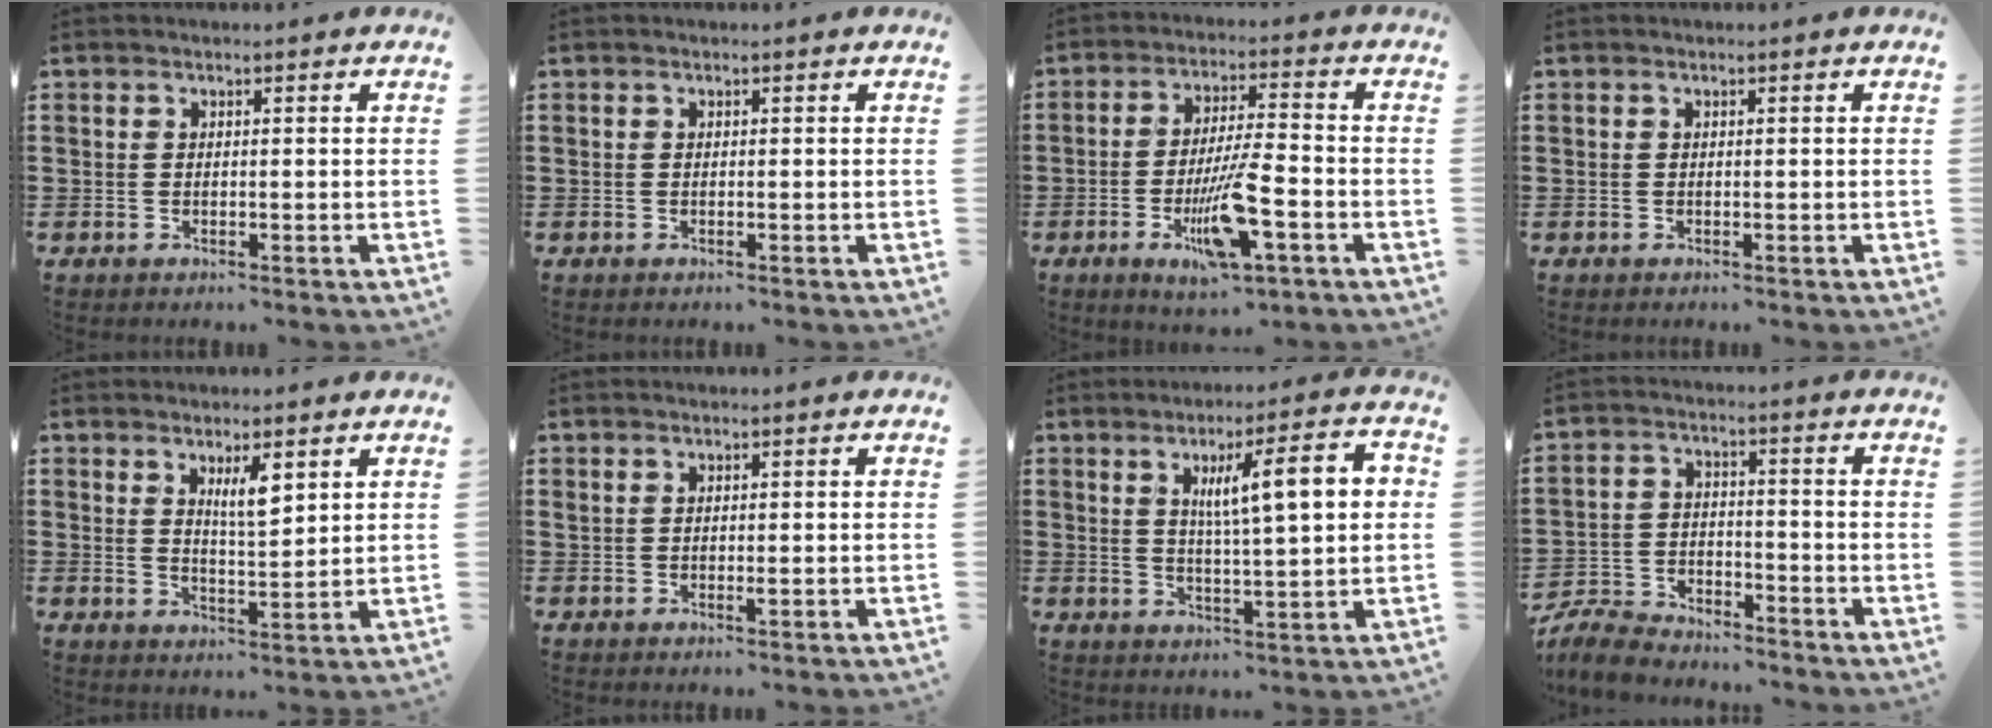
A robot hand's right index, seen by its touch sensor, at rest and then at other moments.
{"total": 0.0}
{"total": 9.8, "force": [-4.1, 2.1, 8.7], "torque": [-0.170, -0.007, -0.075]}
{"total": 0.0}
{"total": 4.4, "force": [2.5, 1.2, 3.4], "torque": [-0.064, 0.002, 0.040]}
{"total": 0.9, "force": [0.4, 0.3, 0.8], "torque": [-0.016, 0.003, 0.006]}
{"total": 9.9, "force": [2.8, 2.1, 9.3], "torque": [-0.157, -0.001, 0.038]}
{"total": 6.1, "force": [-6.0, 1.1, 1.0], "torque": [-0.033, 0.007, -0.122]}